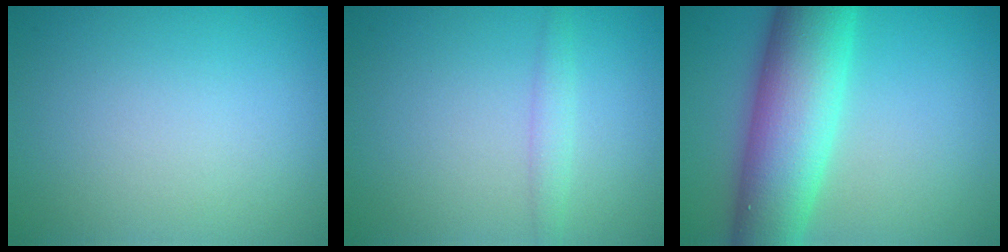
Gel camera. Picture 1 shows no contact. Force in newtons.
{"total": 1.3, "press": 1.3, "slide": 0.1}
{"total": 10.4, "press": 10.4, "slide": 0.2}